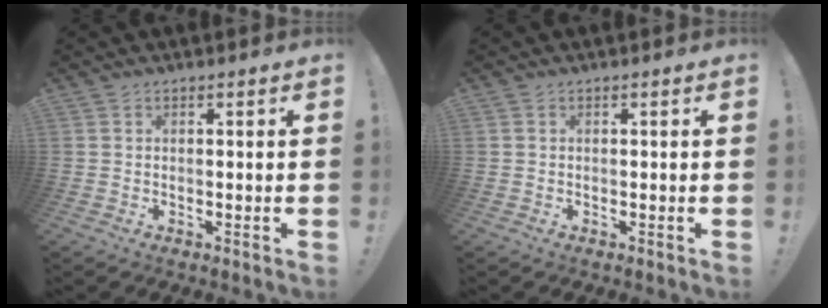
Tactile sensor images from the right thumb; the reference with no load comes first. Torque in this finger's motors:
{"motor_torque": [-0.17, -0.05, -0.01, 0.09, -0.05]}